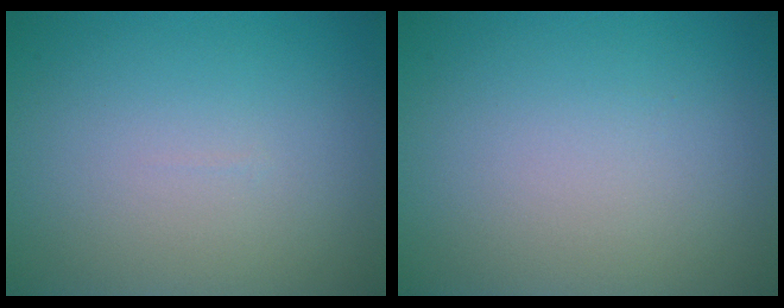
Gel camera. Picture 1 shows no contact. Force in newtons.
{"total": 0.0}